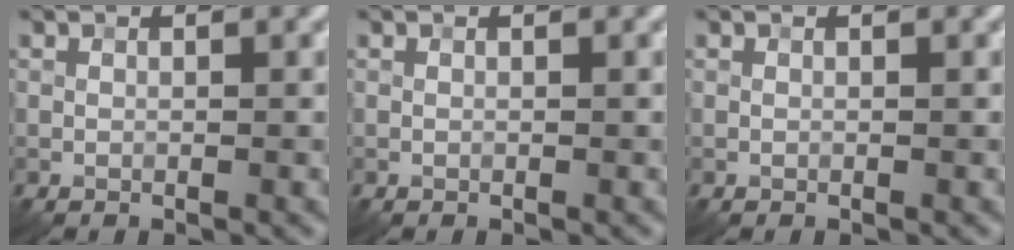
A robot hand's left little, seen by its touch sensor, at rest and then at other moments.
{"total": 0.0}
{"total": 0.0}